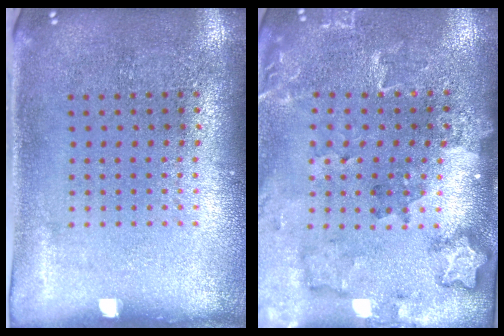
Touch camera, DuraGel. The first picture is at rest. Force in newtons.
{"total": 1.8, "press": 1.8, "slide": 0.0}